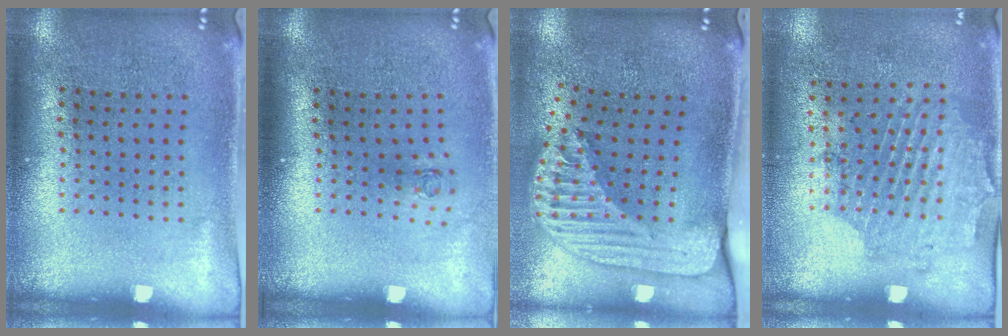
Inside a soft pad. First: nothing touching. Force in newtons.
{"total": 0.6, "press": 0.3, "slide": 0.6}
{"total": 2.6, "press": 1.8, "slide": 1.8}
{"total": 1.7, "press": 1.2, "slide": 1.2}